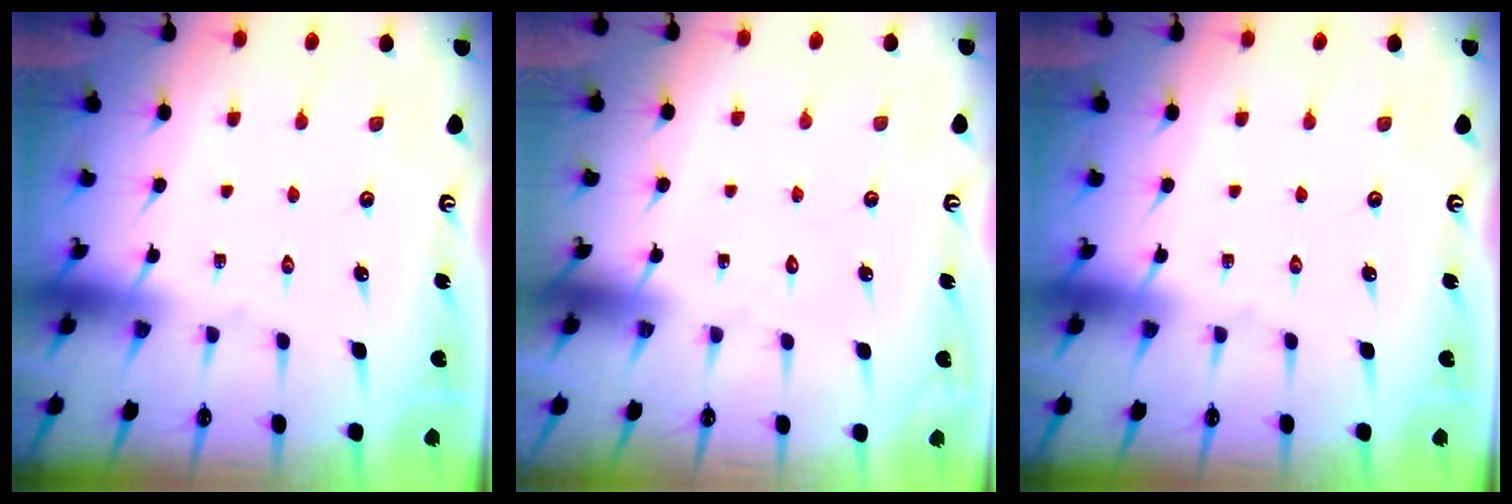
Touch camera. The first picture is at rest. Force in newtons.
{"total": 1.7, "press": 1.6, "slide": 0.2}
{"total": 0.0}